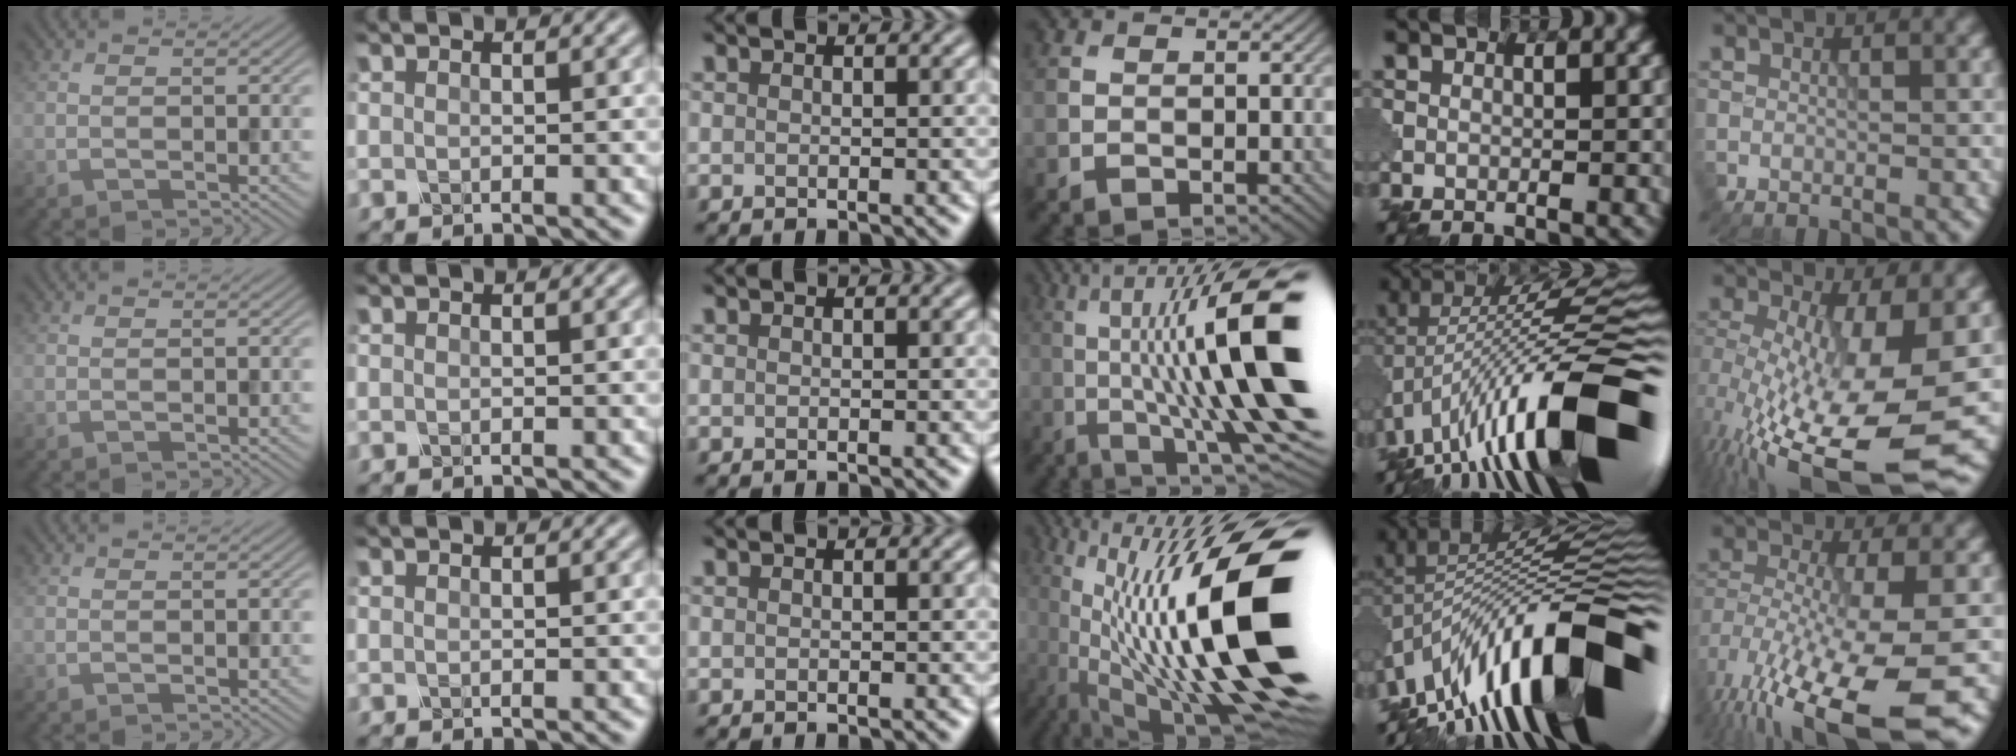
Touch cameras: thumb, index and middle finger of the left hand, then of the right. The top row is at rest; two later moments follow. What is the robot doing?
{"motion": "shake", "object": "plastic piggy bank"}